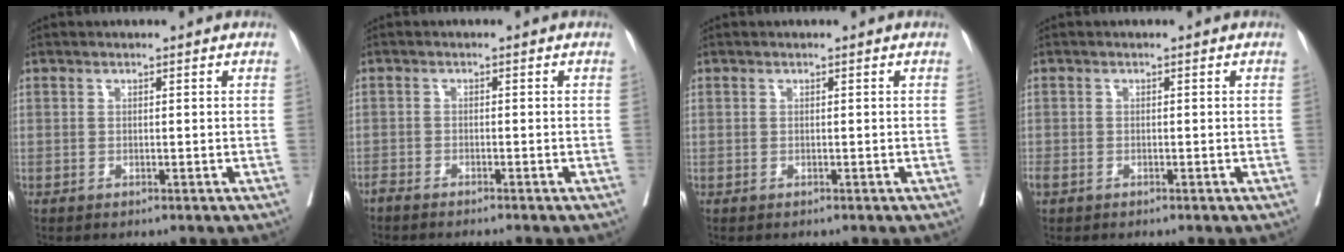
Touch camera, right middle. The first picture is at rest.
{"total": 3.6, "force": [-3.3, -0.1, 1.3], "torque": [-0.015, -0.007, -0.054]}
{"total": 0.0}
{"total": 1.8, "force": [-1.2, 1.0, 0.9], "torque": [-0.029, -0.005, -0.021]}